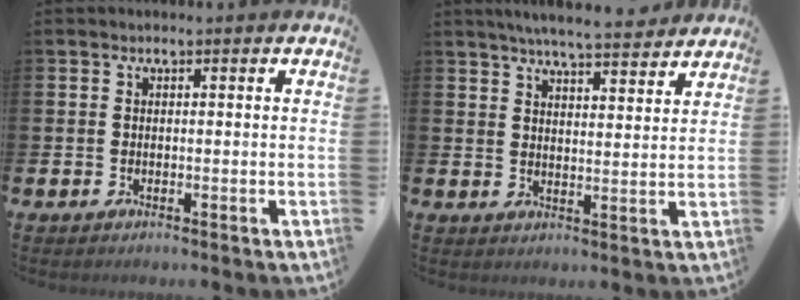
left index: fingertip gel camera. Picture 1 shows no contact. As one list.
[{"total": 5.6, "force": [5.5, 0.0, 1.4], "torque": [-0.041, -0.027, 0.096]}]